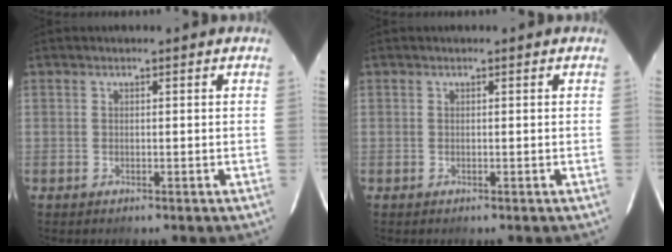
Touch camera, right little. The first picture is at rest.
{"total": 0.0}